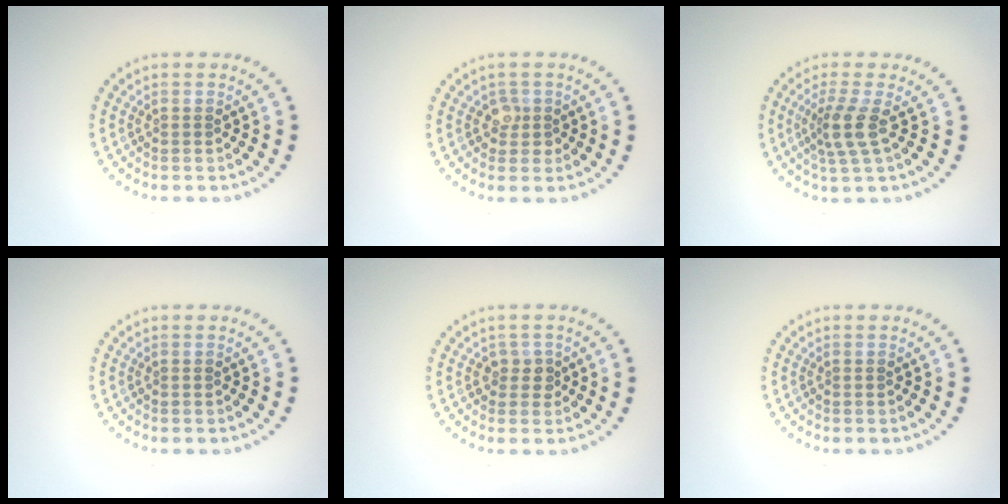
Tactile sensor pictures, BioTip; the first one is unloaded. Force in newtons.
{"total": 1.5, "press": 1.3, "slide": 0.8}
{"total": 2.7, "press": 2.1, "slide": 1.8}
{"total": 0.0}
{"total": 1.7, "press": 1.4, "slide": 1.0}
{"total": 0.0}